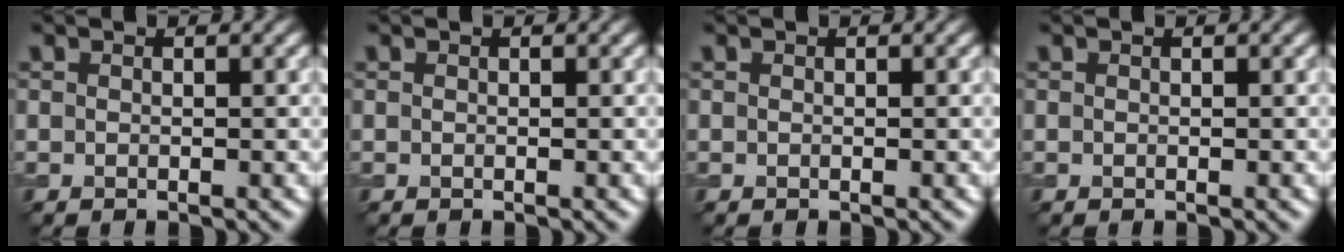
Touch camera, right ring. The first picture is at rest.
{"total": 0.0}
{"total": 0.0}
{"total": 0.0}